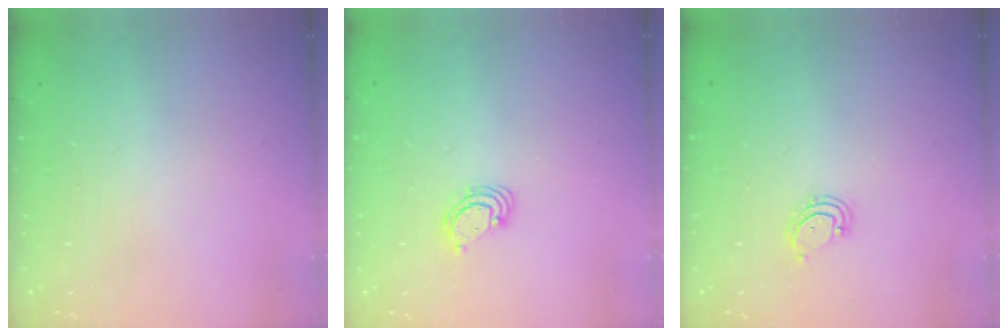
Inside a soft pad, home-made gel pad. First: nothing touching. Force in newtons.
{"total": 2.8, "press": 2.8, "slide": 0.3}
{"total": 3.5, "press": 3.5, "slide": 0.2}